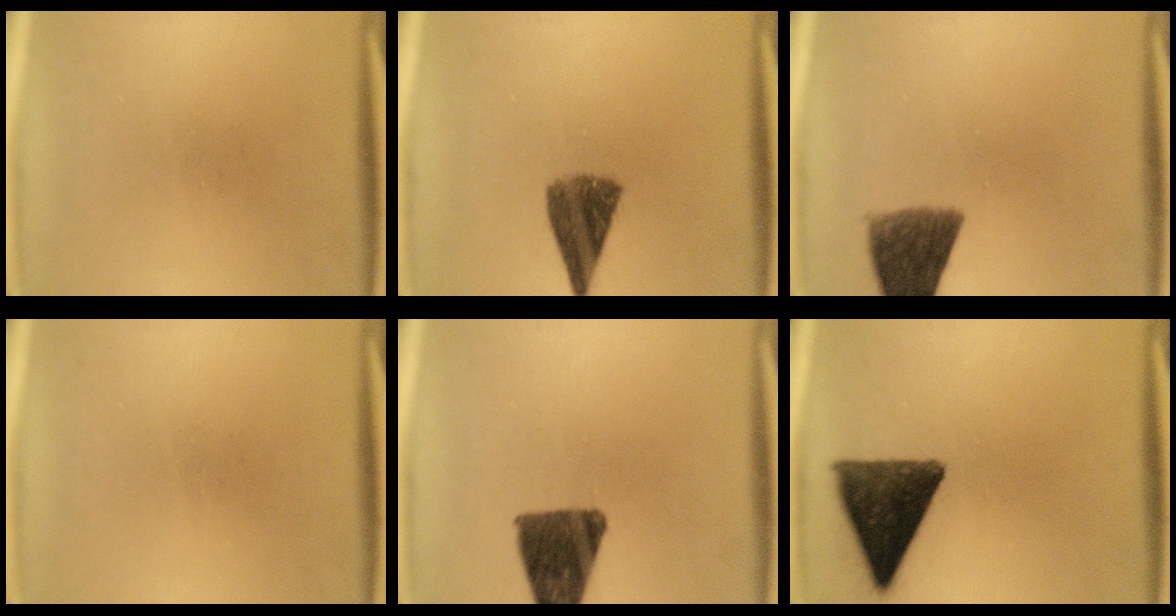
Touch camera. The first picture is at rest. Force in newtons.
{"total": 7.6}
{"total": 9.1}
{"total": 0.0}
{"total": 11.9}
{"total": 12.5}